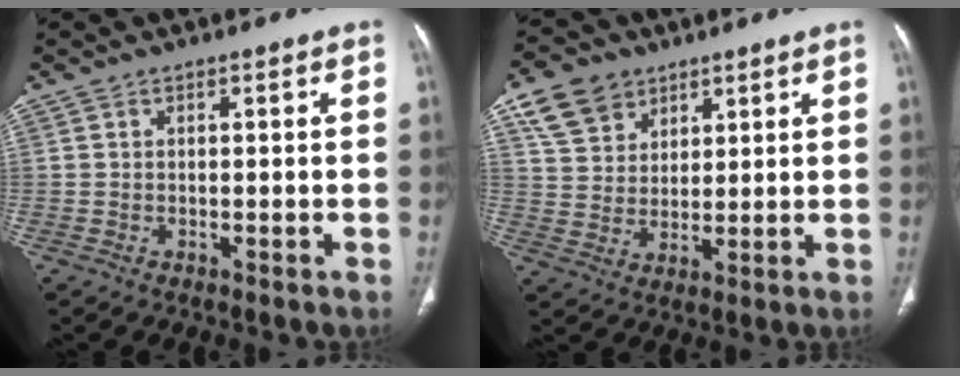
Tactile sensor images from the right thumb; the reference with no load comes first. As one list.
[{"total": 9.7, "force": [5.4, 7.2, 3.6], "torque": [-0.046, -0.012, 0.108]}]